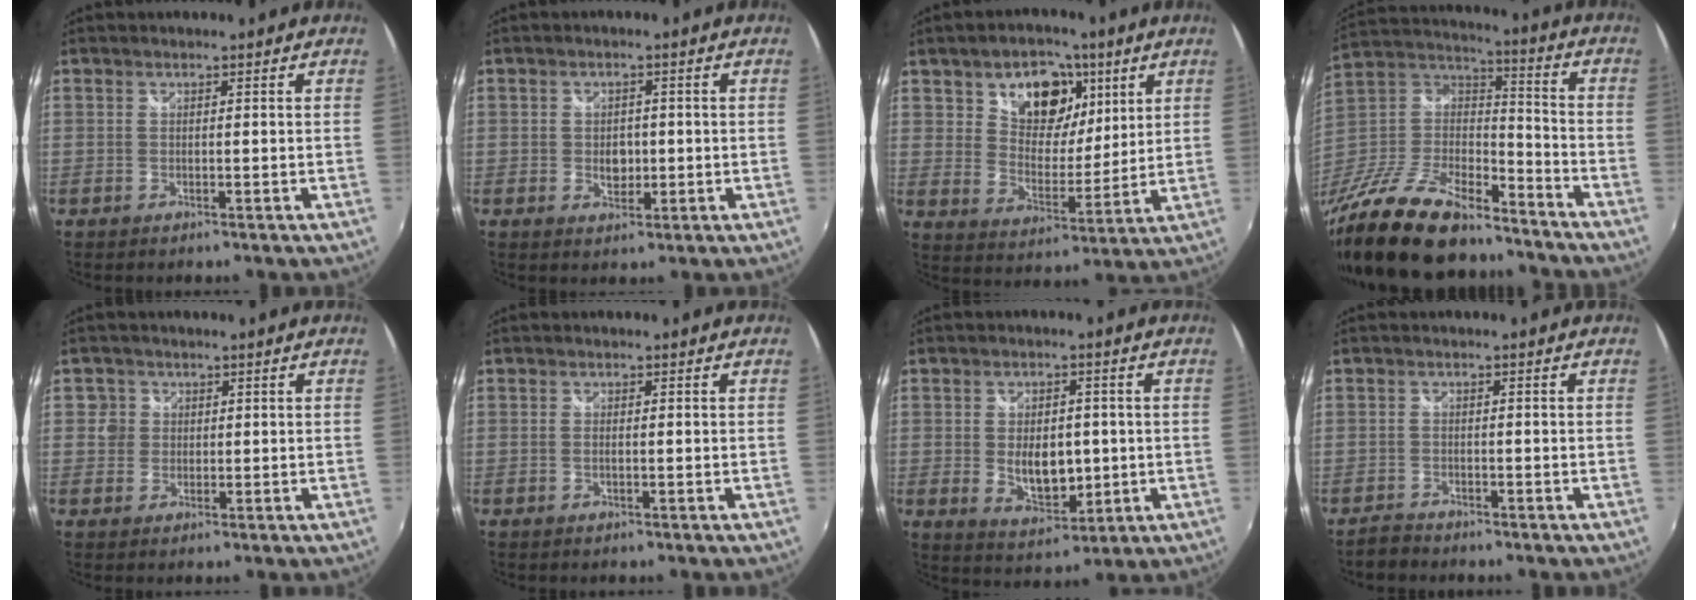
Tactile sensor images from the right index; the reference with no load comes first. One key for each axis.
{"total": 2.9, "fx": -0.8, "fy": 2.2, "fz": 1.7, "tx": -0.027, "ty": 0.006, "tz": -0.010}
{"total": 13.8, "fx": 6.6, "fy": 9.2, "fz": 7.9, "tx": -0.135, "ty": 0.011, "tz": 0.112}
{"total": 25.1, "fx": -18.6, "fy": 9.9, "fz": 13.7, "tx": -0.289, "ty": -0.003, "tz": -0.312}
{"total": 2.7, "fx": 0.1, "fy": 2.7, "fz": 0.2, "tx": 0.006, "ty": 0.012, "tz": -0.001}
{"total": 0.6, "fx": 0.0, "fy": 0.1, "fz": 0.6, "tx": -0.012, "ty": 0.002, "tz": 0.000}
{"total": 8.4, "fx": -0.5, "fy": 5.1, "fz": 6.7, "tx": -0.119, "ty": -0.004, "tz": 0.006}
{"total": 2.5, "fx": -2.2, "fy": 1.1, "fz": 0.1, "tx": -0.011, "ty": 0.002, "tz": -0.043}